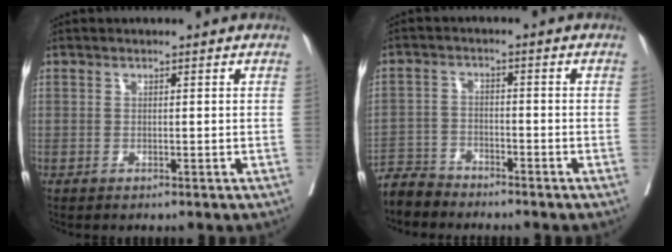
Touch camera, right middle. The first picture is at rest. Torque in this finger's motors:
{"motor_torque": [-0.21, -0.21, 0.00, -0.01]}